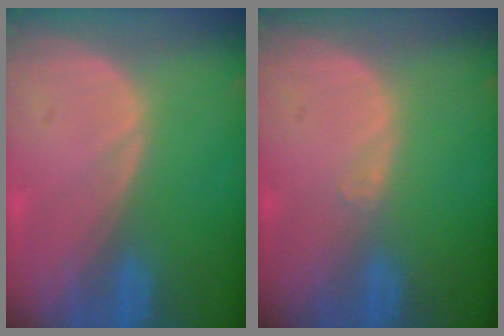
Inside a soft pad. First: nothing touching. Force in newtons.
{"total": 0.6, "press": 0.5, "slide": 0.4}